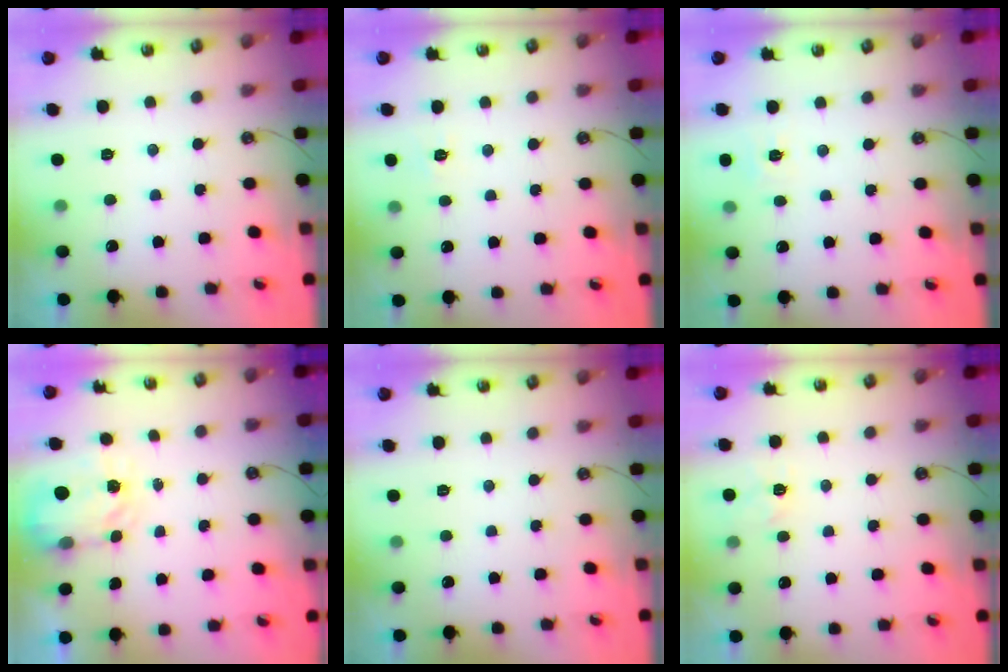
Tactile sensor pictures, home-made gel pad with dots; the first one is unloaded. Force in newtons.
{"total": 5.0, "press": 5.0, "slide": 0.6}
{"total": 5.4, "press": 5.4, "slide": 0.8}
{"total": 3.8, "press": 3.7, "slide": 0.5}
{"total": 0.0}
{"total": 3.5, "press": 3.4, "slide": 0.5}